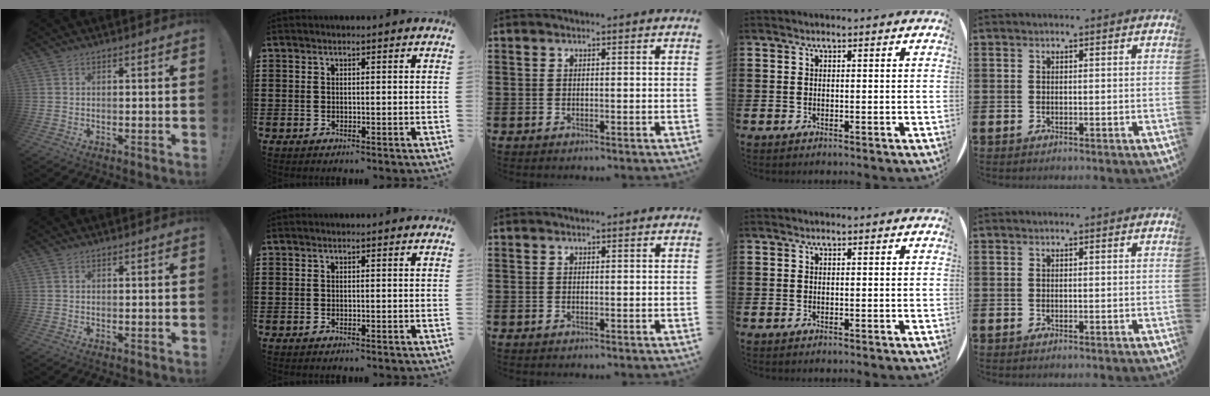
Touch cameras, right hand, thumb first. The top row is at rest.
{}